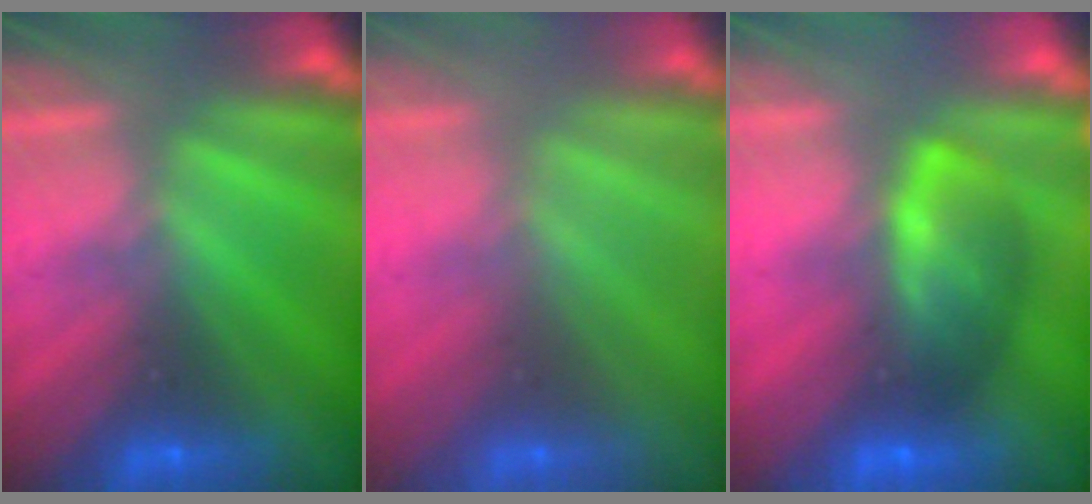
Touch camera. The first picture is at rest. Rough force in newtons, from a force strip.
{"total": 4.2}
{"total": 7.0}